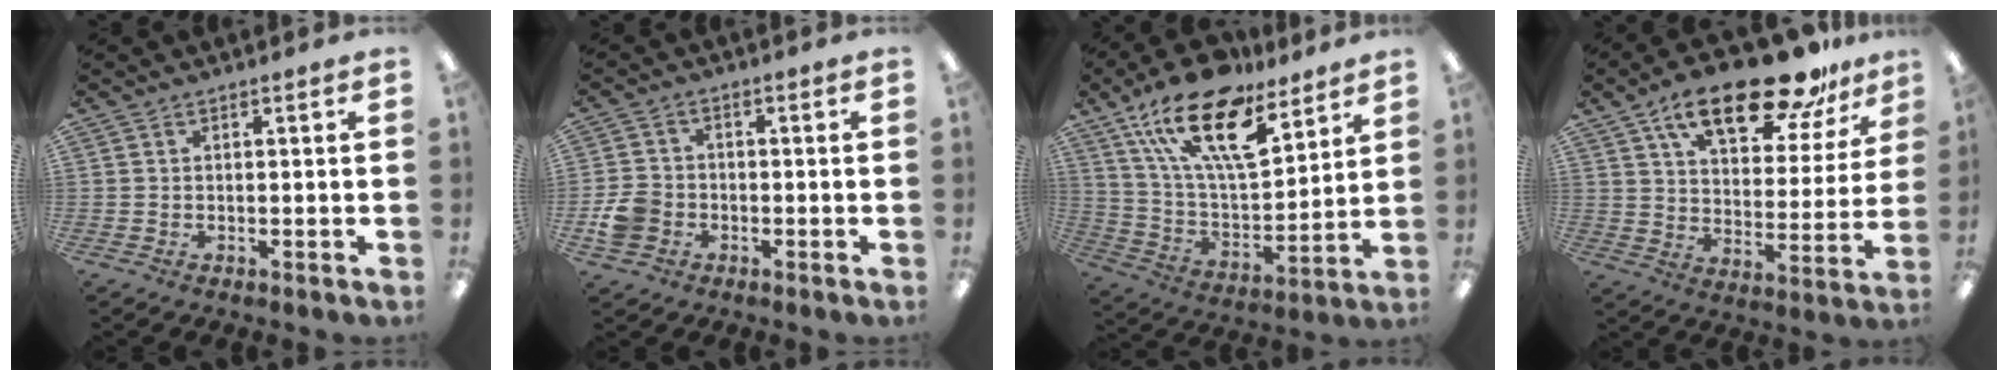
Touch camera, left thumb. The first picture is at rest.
{"total": 6.0, "force": [-2.2, 4.9, 2.8], "torque": [-0.049, 0.013, -0.040]}
{"total": 21.4, "force": [14.0, 8.7, 13.7], "torque": [-0.256, -0.075, 0.246]}
{"total": 21.4, "force": [14.3, 8.7, 13.4], "torque": [-0.204, -0.078, 0.238]}